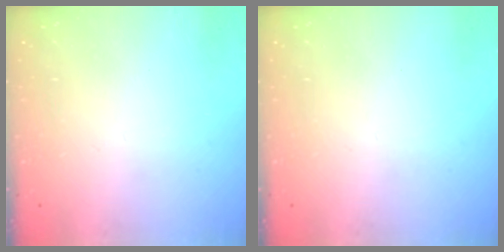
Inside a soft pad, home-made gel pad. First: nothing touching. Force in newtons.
{"total": 0.0}